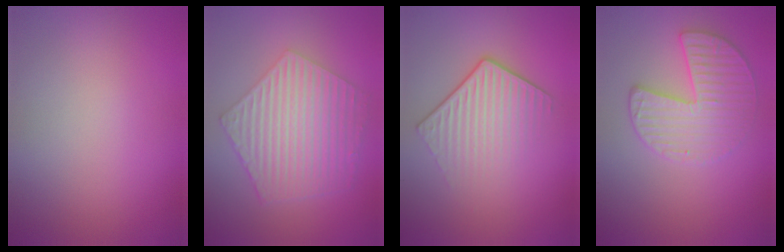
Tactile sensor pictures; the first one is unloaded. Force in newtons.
{"total": 6.4, "press": 4.6, "slide": 4.5}
{"total": 4.2, "press": 3.0, "slide": 2.9}
{"total": 3.7, "press": 3.6, "slide": 0.7}